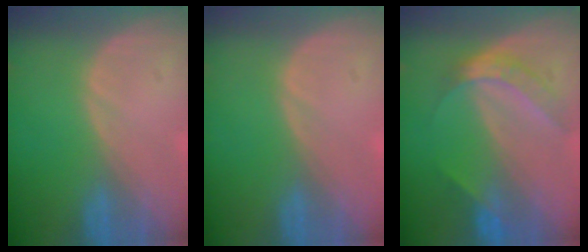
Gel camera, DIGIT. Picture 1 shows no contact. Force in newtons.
{"total": 0.7, "press": 0.0, "slide": 0.7}
{"total": 6.1, "press": 5.1, "slide": 3.2}